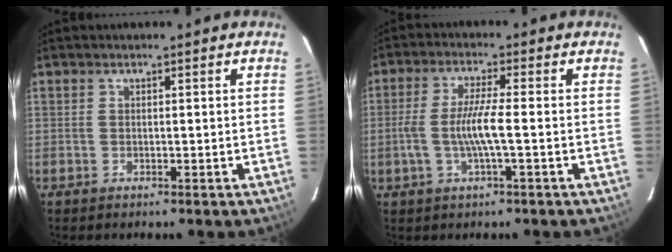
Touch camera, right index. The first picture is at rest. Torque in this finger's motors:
{"motor_torque": [1.12, 0.05, 0.66, 0.14]}